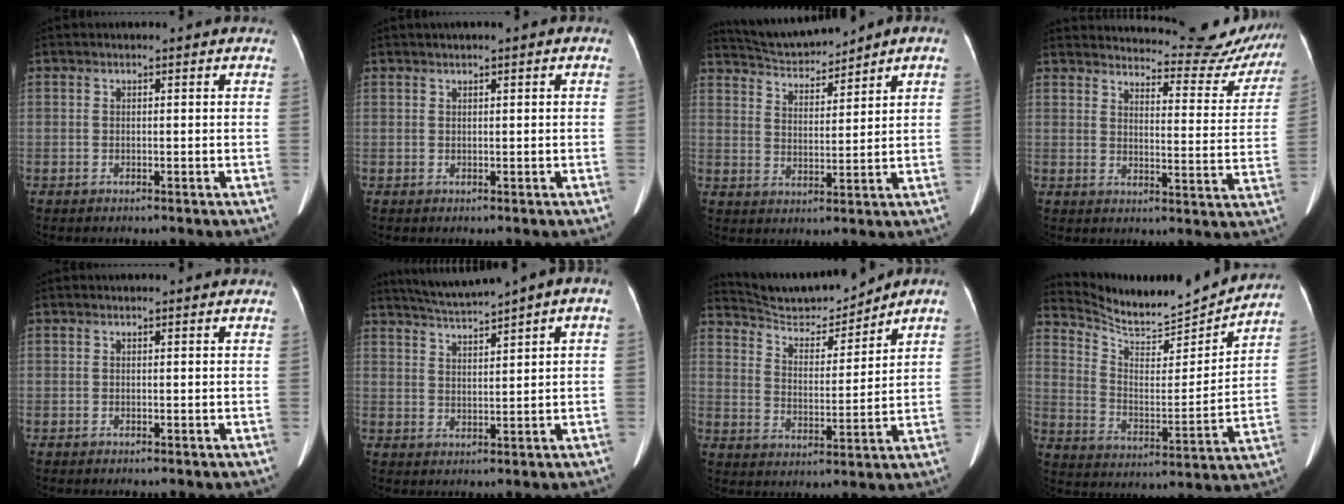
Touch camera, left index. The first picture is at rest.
{"total": 1.1, "force": [0.6, 0.1, 0.9], "torque": [-0.017, 0.012, 0.010]}
{"total": 7.3, "force": [7.0, 0.2, 2.0], "torque": [-0.045, 0.014, 0.136]}
{"total": 19.6, "force": [18.9, 3.6, 3.8], "torque": [-0.023, -0.063, 0.210]}
{"total": 0.0}
{"total": 6.7, "force": [4.9, -0.3, 4.5], "torque": [-0.072, 0.019, 0.086]}
{"total": 10.2, "force": [10.0, 0.7, 2.2], "torque": [-0.043, 0.004, 0.183]}
{"total": 15.2, "force": [14.8, 0.9, 3.0], "torque": [-0.065, -0.025, 0.235]}